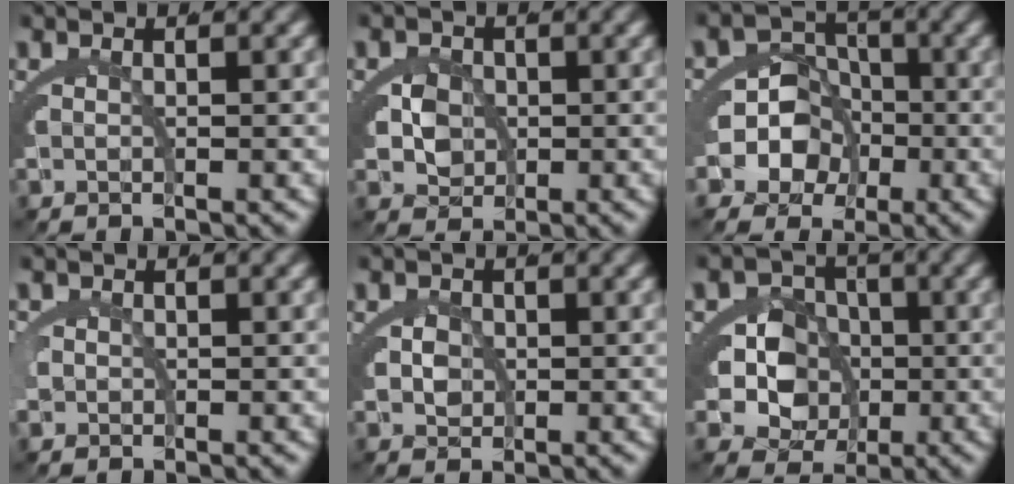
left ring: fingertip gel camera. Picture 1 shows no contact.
{"total": 3.7, "force": [-0.4, 3.1, 2.0], "torque": [-0.042, -0.022, 0.003]}
{"total": 10.3, "force": [-2.3, 8.8, 4.8], "torque": [-0.096, -0.040, -0.038]}
{"total": 1.3, "force": [0.0, 1.2, 0.6], "torque": [-0.024, -0.006, 0.003]}
{"total": 2.1, "force": [-0.2, 1.7, 1.1], "torque": [-0.030, -0.018, 0.004]}
{"total": 10.3, "force": [-1.3, 8.6, 5.5], "torque": [-0.108, -0.049, -0.017]}